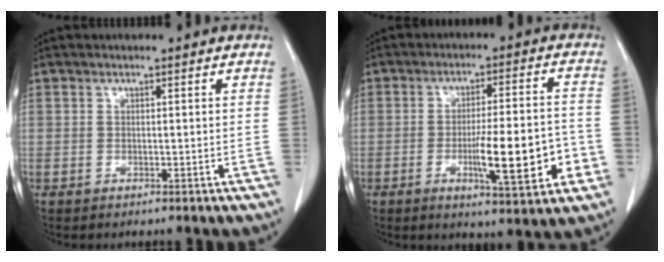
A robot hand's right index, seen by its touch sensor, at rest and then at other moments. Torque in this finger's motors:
{"motor_torque": [1.37, -0.77, 0.40, 0.12]}